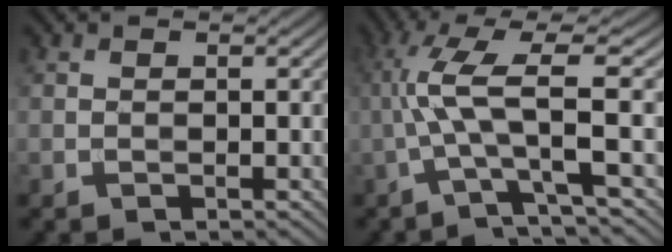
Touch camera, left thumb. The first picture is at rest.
{"total": 8.5, "force": [-0.9, 1.3, 8.3], "torque": [-0.160, 0.022, -0.029]}